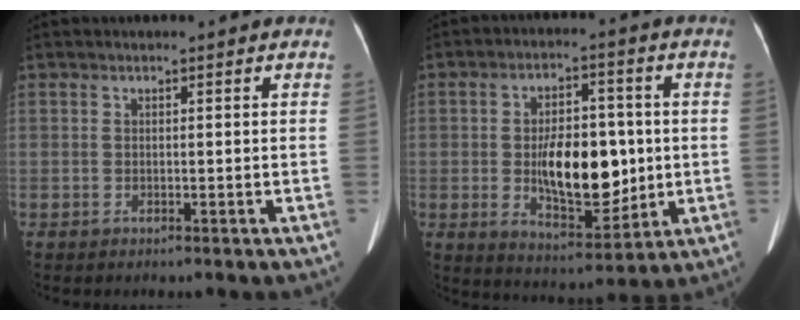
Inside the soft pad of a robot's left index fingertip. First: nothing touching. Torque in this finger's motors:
{"motor_torque": [0.76, 0.00, 0.40, 0.09]}